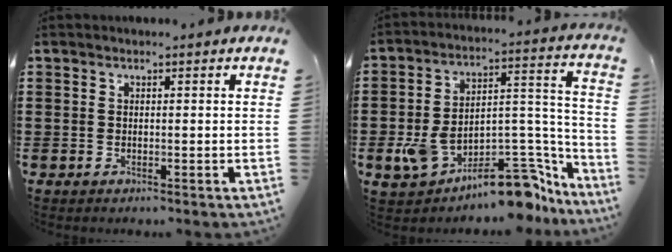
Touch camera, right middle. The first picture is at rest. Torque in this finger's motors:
{"motor_torque": [1.44, -0.69, 0.35, 0.20]}